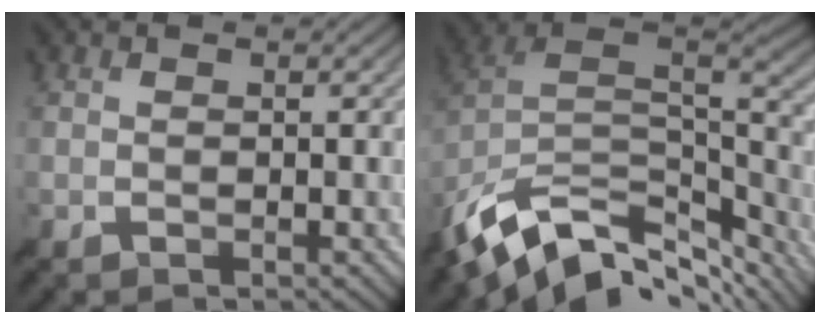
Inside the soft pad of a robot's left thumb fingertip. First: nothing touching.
{"total": 13.9, "force": [-7.6, 7.1, 9.2], "torque": [-0.217, -0.011, -0.126]}